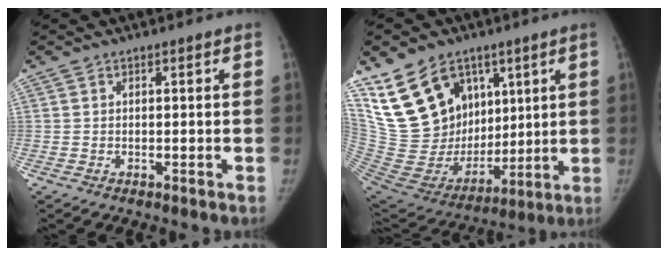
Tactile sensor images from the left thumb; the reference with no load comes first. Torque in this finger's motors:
{"motor_torque": [1.49, 1.48, 1.41, -1.36, 0.08]}